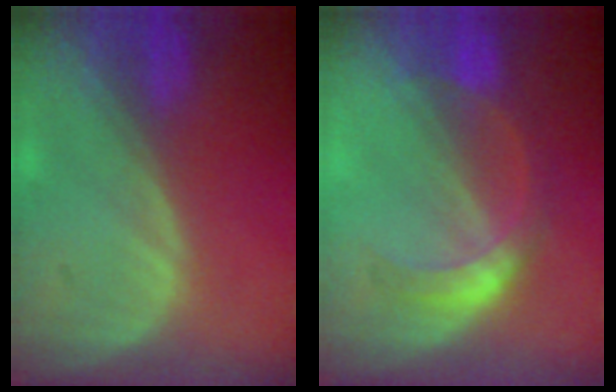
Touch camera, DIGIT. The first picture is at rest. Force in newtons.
{"total": 5.4, "press": 5.0, "slide": 2.2}